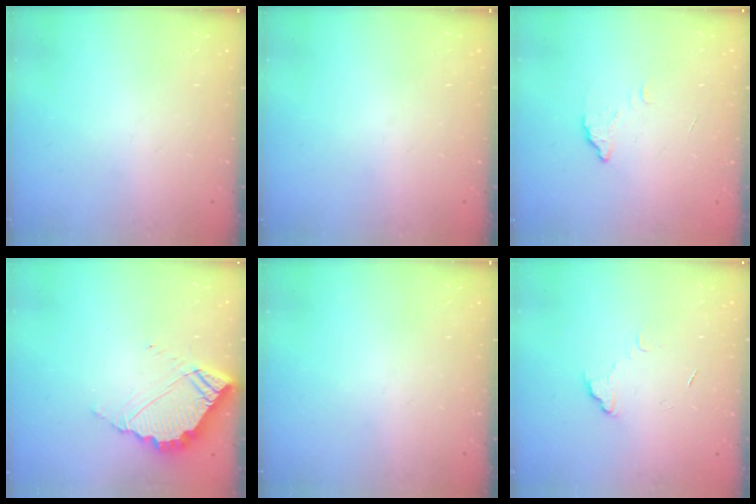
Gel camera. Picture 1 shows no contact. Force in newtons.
{"total": 0.0}
{"total": 2.8, "press": 2.8, "slide": 0.2}
{"total": 7.6, "press": 7.6, "slide": 0.5}
{"total": 0.0}
{"total": 4.3, "press": 4.3, "slide": 0.3}